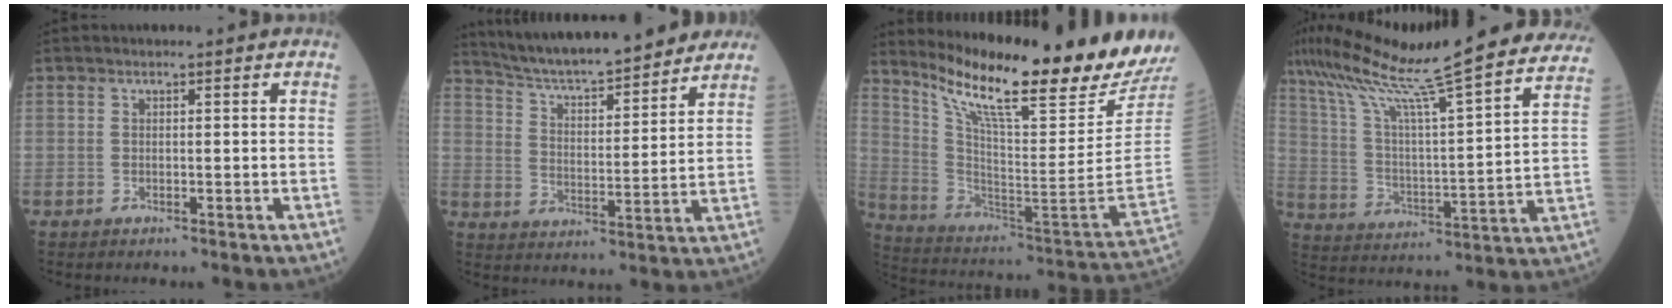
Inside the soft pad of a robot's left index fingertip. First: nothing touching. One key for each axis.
{"total": 19.0, "fx": 17.1, "fy": 2.5, "fz": 8.0, "tx": -0.129, "ty": 0.013, "tz": 0.256}
{"total": 22.7, "fx": 19.5, "fy": -0.6, "fz": 11.7, "tx": -0.209, "ty": -0.092, "tz": 0.303}
{"total": 31.9, "fx": 27.6, "fy": 0.8, "fz": 15.9, "tx": -0.272, "ty": -0.033, "tz": 0.383}